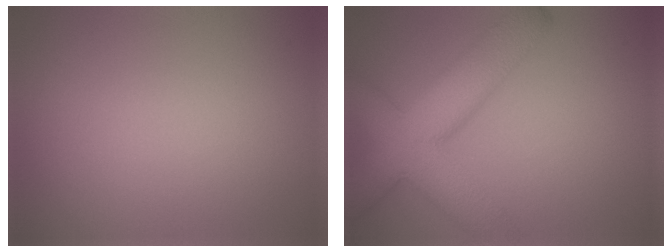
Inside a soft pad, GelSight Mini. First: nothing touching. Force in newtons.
{"total": 9.2, "press": 9.2, "slide": 0.5}